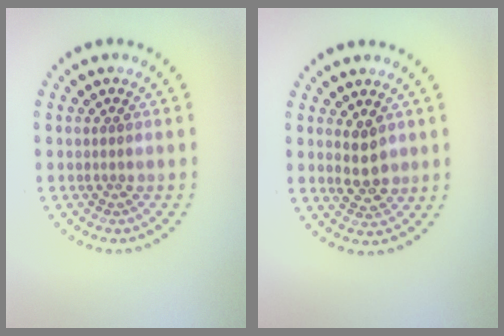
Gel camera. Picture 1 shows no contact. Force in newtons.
{"total": 2.5, "press": 2.5, "slide": 0.6}